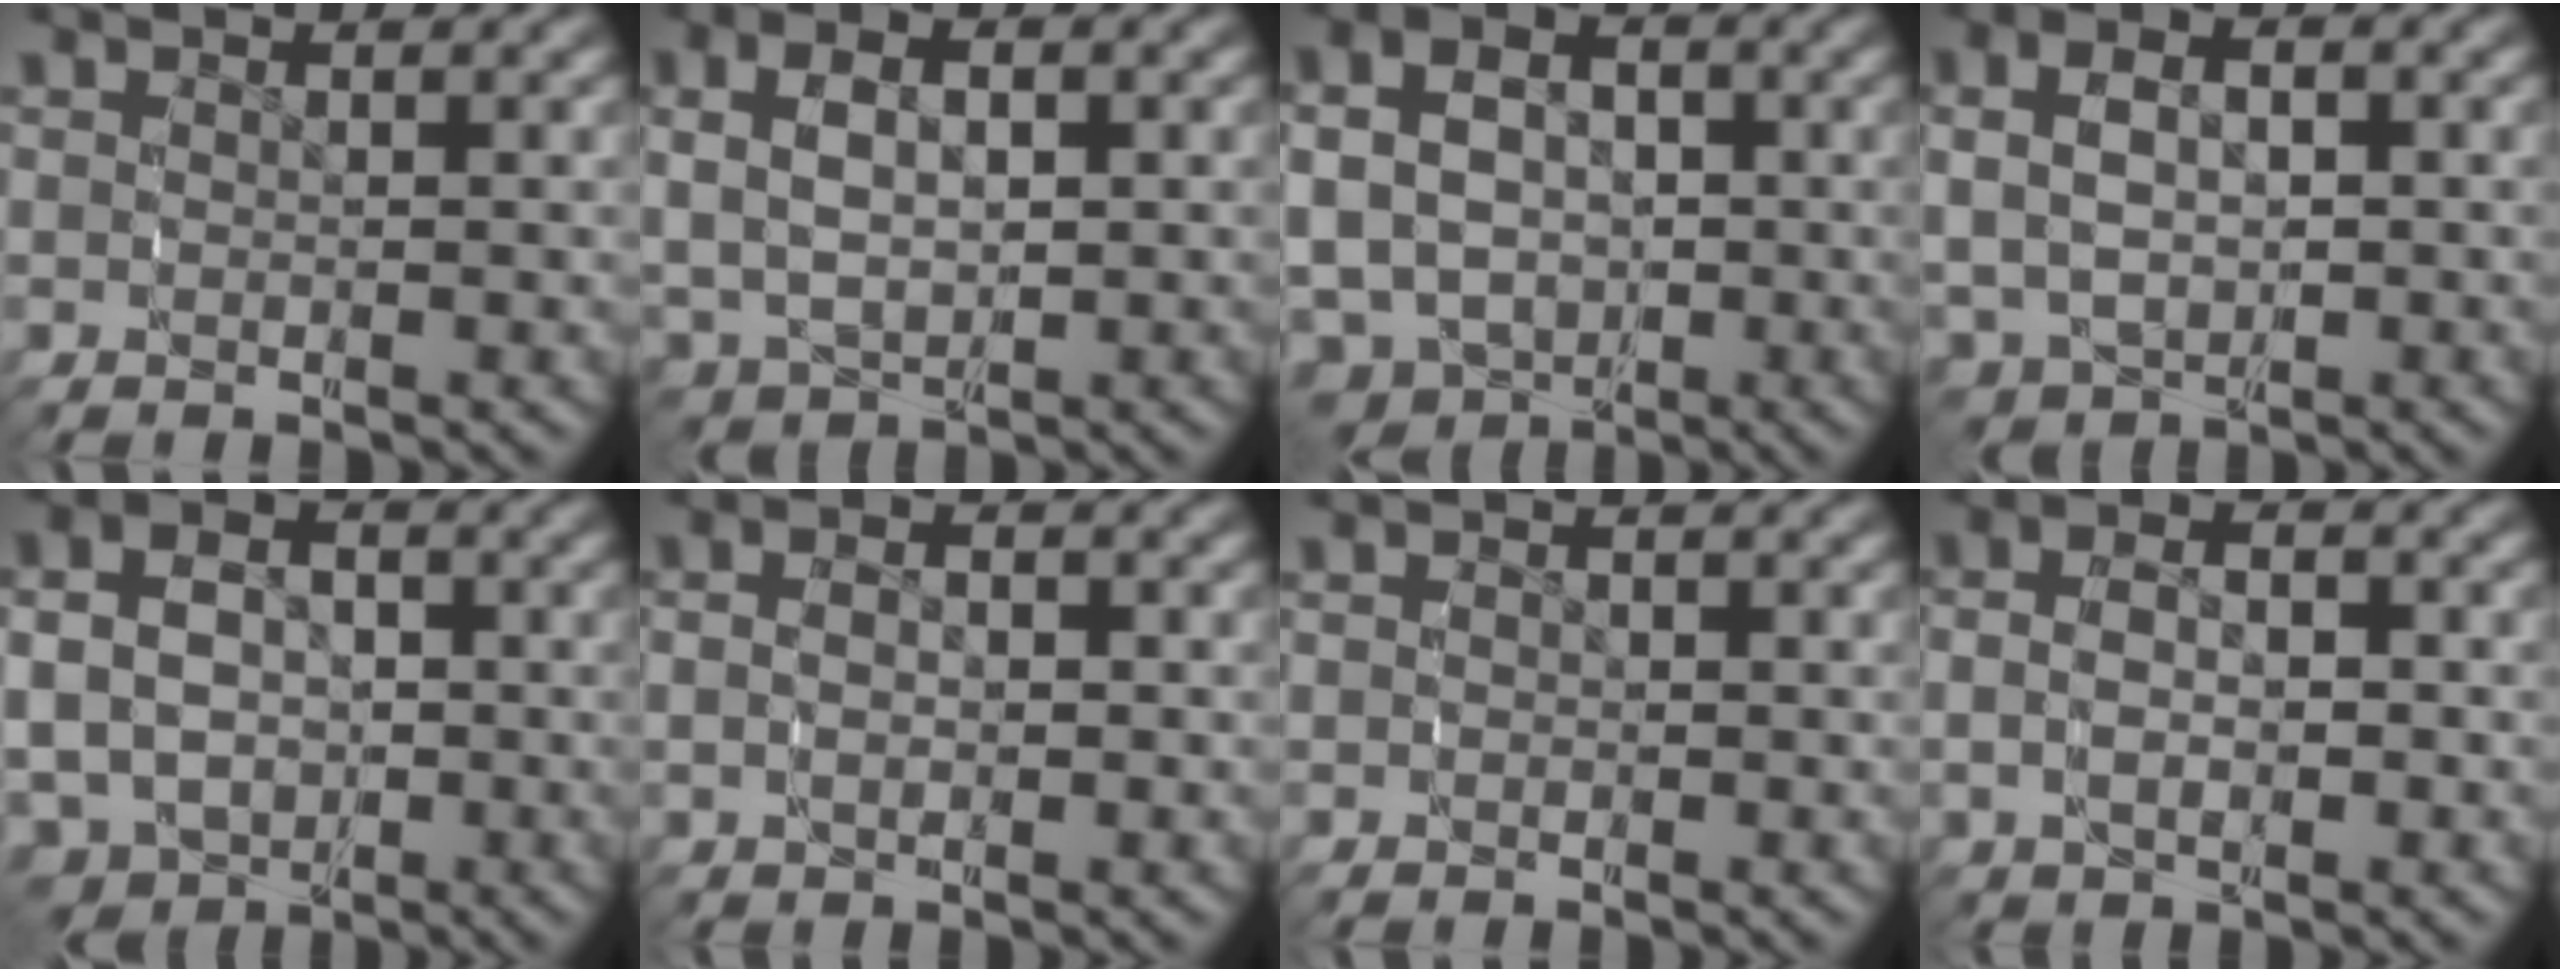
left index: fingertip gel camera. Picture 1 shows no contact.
{"total": 5.9, "force": [0.6, 4.6, 3.8], "torque": [-0.090, -0.010, 0.022]}
{"total": 11.6, "force": [-3.0, 10.3, 4.4], "torque": [-0.107, -0.055, -0.041]}
{"total": 6.3, "force": [-0.4, 5.2, 3.6], "torque": [-0.089, -0.024, 0.010]}
{"total": 11.0, "force": [-2.8, 9.6, 4.6], "torque": [-0.104, -0.047, -0.037]}
{"total": 2.5, "force": [-0.2, 1.8, 1.7], "torque": [-0.042, -0.002, -0.002]}
{"total": 0.8, "force": [-0.3, 0.8, 0.1], "torque": [-0.009, 0.002, -0.006]}
{"total": 4.0, "force": [-0.3, 2.8, 2.8], "torque": [-0.062, -0.002, -0.004]}